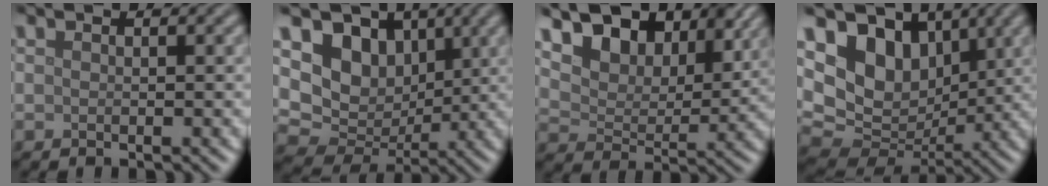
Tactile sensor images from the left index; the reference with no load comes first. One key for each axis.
{"total": 8.8, "fx": 2.7, "fy": 6.9, "fz": 4.7, "tx": -0.078, "ty": -0.013, "tz": 0.040}
{"total": 11.1, "fx": 7.2, "fy": 6.1, "fz": 5.8, "tx": -0.113, "ty": 0.004, "tz": 0.112}
{"total": 11.2, "fx": 4.3, "fy": 8.1, "fz": 6.4, "tx": -0.121, "ty": 0.011, "tz": 0.073}